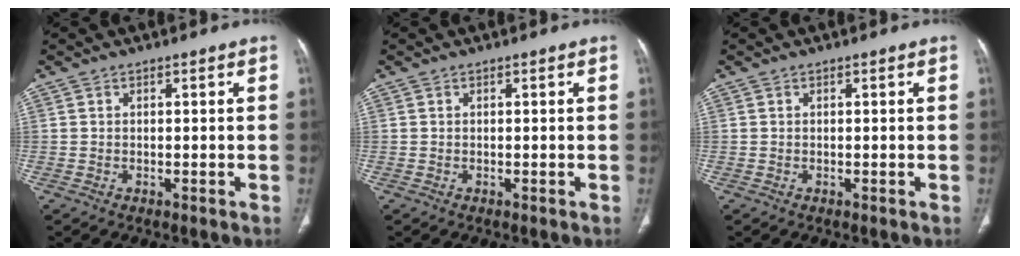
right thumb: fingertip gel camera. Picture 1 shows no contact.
{"total": 0.0}
{"total": 0.0}